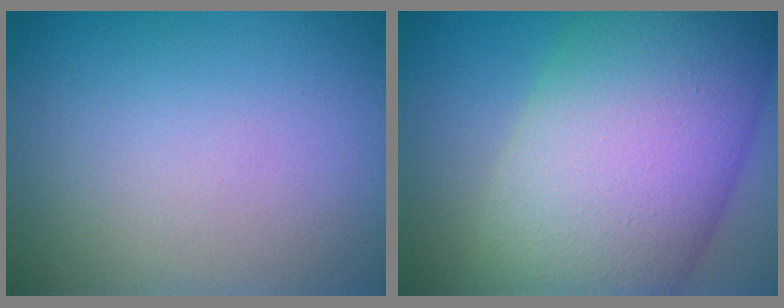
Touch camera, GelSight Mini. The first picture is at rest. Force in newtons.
{"total": 14.9, "press": 14.8, "slide": 0.4}